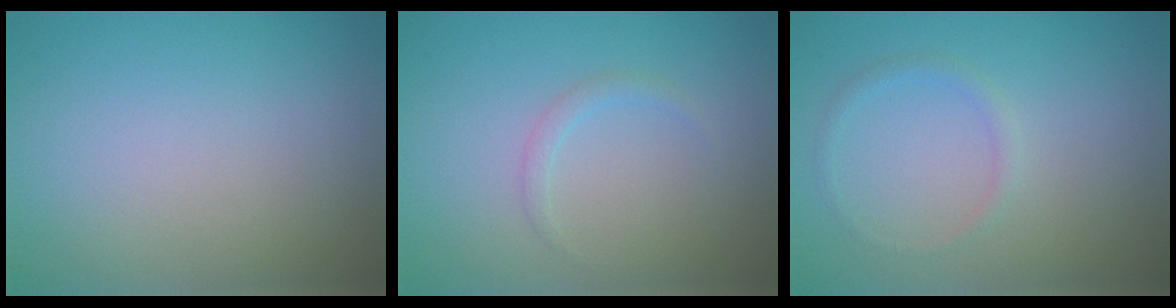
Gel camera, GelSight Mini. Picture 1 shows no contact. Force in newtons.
{"total": 0.9, "press": 0.9, "slide": 0.1}
{"total": 0.9, "press": 0.9, "slide": 0.1}